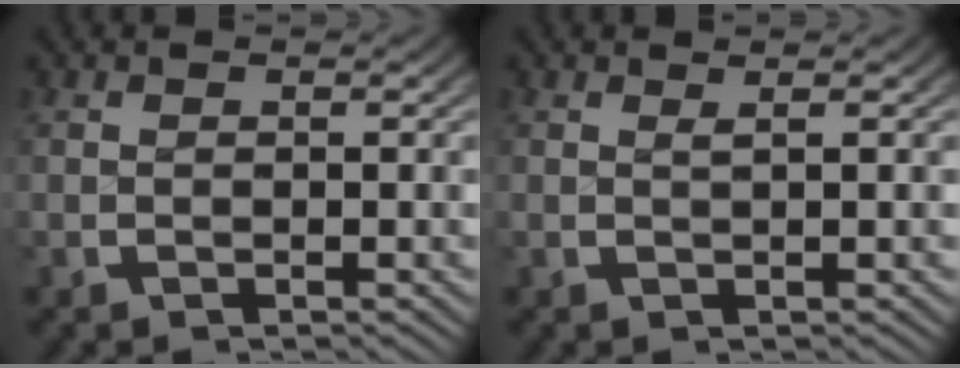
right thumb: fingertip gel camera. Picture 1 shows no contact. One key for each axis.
{"total": 0.9, "fx": 0.7, "fy": 0.0, "fz": 0.5, "tx": -0.004, "ty": 0.002, "tz": 0.012}